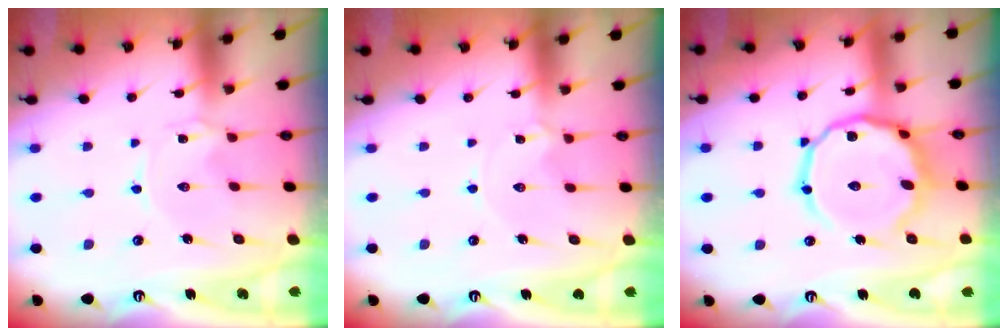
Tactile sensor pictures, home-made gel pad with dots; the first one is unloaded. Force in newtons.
{"total": 1.1, "press": 1.0, "slide": 0.1}
{"total": 16.2, "press": 16.2, "slide": 1.4}